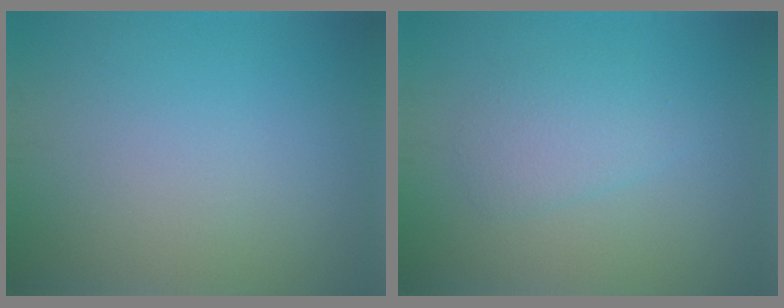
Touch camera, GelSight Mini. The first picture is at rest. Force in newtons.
{"total": 2.3, "press": 2.3, "slide": 0.2}